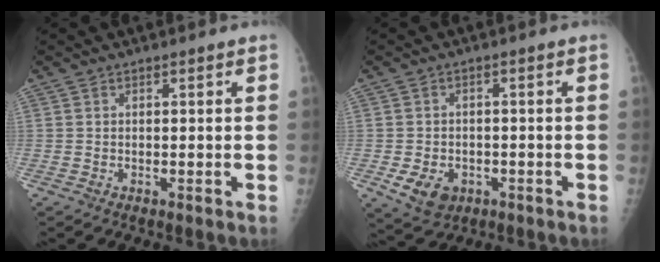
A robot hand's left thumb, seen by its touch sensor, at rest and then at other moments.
{"total": 6.6, "force": [-2.5, 5.0, 3.5], "torque": [-0.054, 0.010, -0.029]}